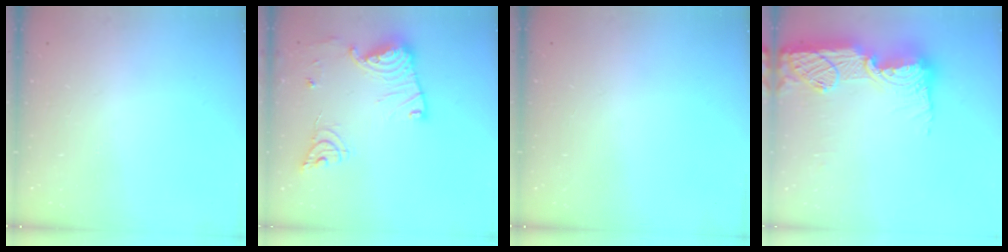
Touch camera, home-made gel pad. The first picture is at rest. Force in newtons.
{"total": 17.8, "press": 17.8, "slide": 1.6}
{"total": 0.0}
{"total": 21.2, "press": 21.2, "slide": 1.2}